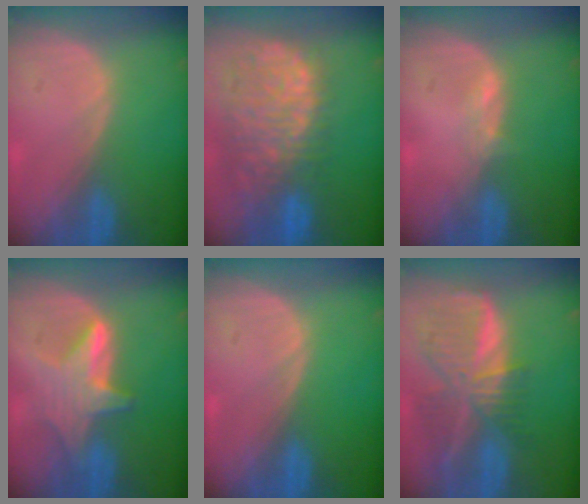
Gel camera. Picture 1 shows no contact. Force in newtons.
{"total": 12.8, "press": 10.6, "slide": 7.1}
{"total": 1.3, "press": 1.2, "slide": 0.5}
{"total": 6.2, "press": 6.2, "slide": 0.6}
{"total": 0.0}
{"total": 9.4, "press": 8.3, "slide": 4.5}